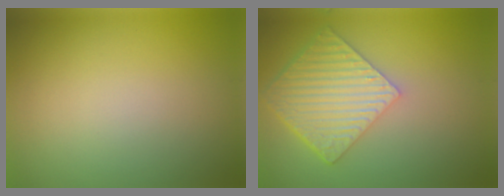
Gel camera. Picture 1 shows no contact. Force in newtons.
{"total": 6.1, "press": 4.5, "slide": 4.1}